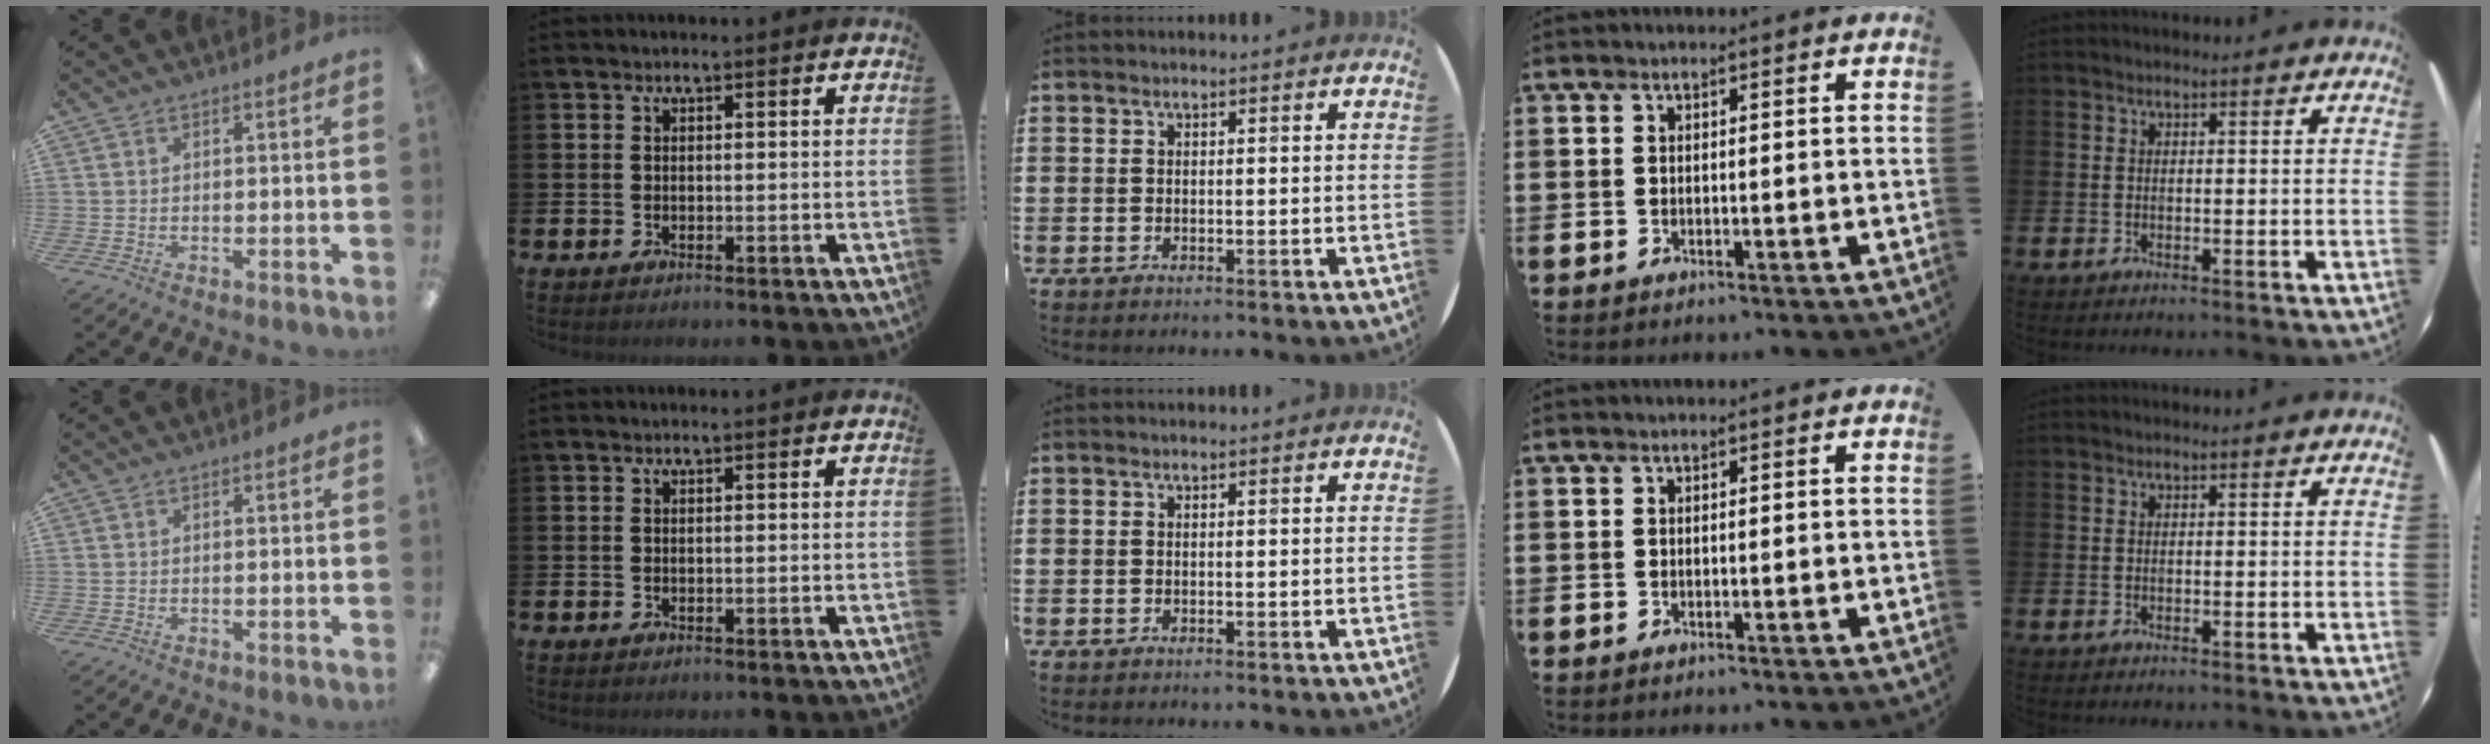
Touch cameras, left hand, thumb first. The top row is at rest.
{}